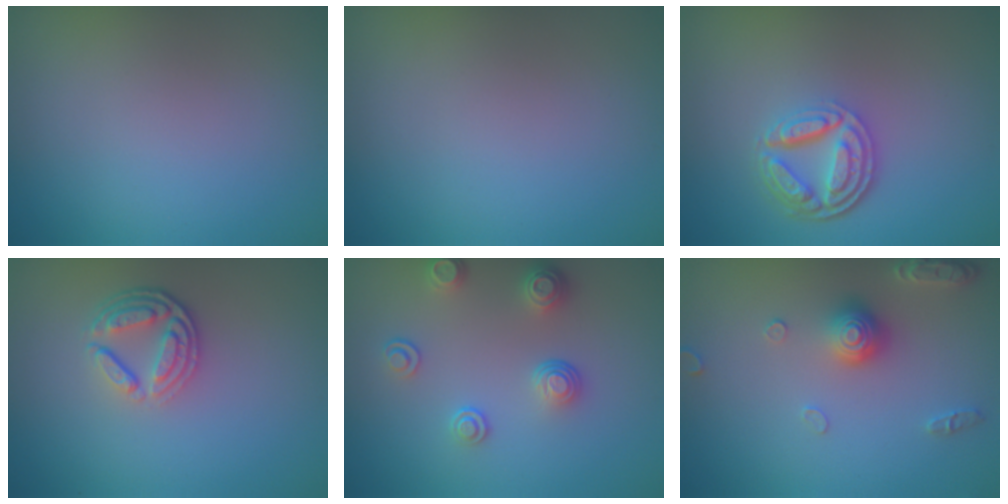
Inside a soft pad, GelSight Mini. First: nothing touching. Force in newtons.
{"total": 0.0}
{"total": 4.4, "press": 3.4, "slide": 2.8}
{"total": 3.8, "press": 2.8, "slide": 2.6}
{"total": 2.9, "press": 2.6, "slide": 1.4}
{"total": 3.0, "press": 2.9, "slide": 0.7}